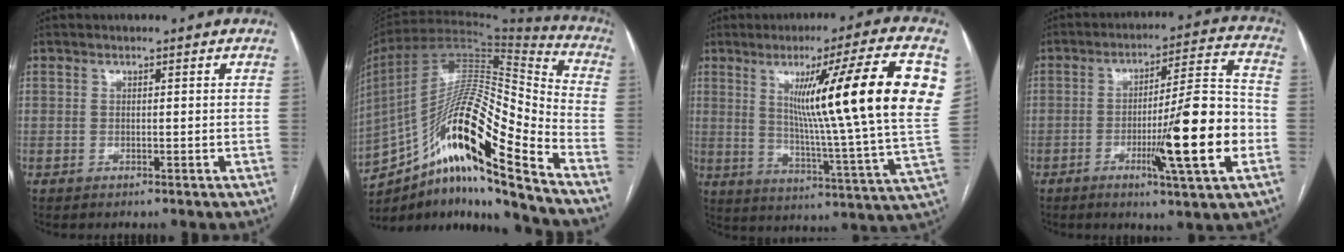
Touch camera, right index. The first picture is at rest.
{"total": 23.2, "force": [-14.3, 1.9, 18.1], "torque": [-0.330, 0.011, -0.254]}
{"total": 23.6, "force": [7.0, -1.2, 22.5], "torque": [-0.291, 0.001, 0.093]}
{"total": 15.6, "force": [-4.5, 0.0, 14.9], "torque": [-0.232, -0.007, -0.071]}